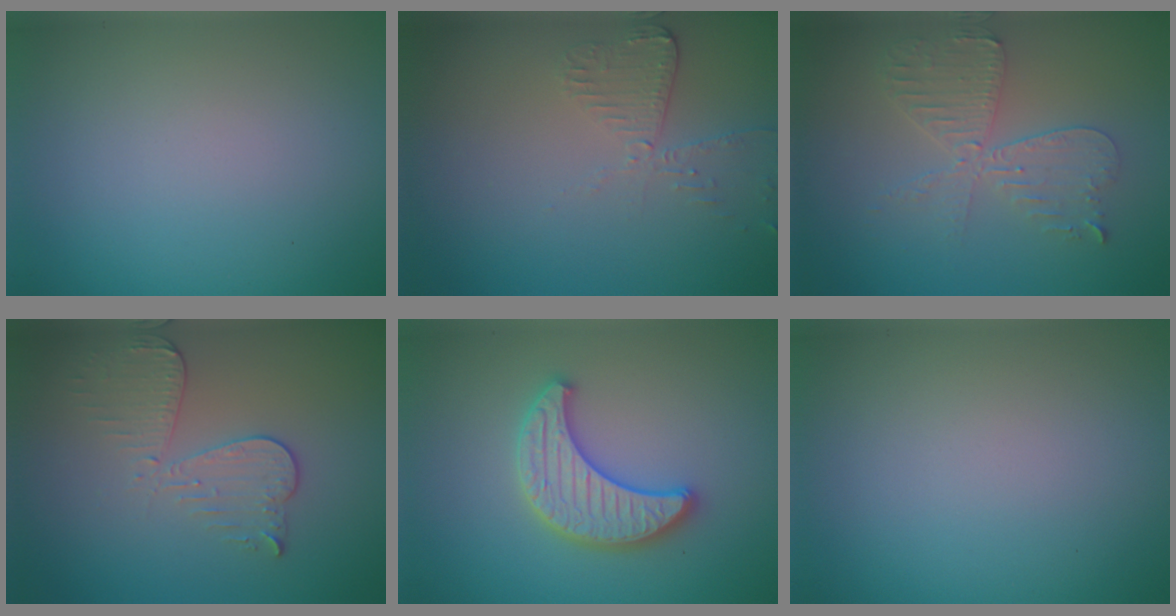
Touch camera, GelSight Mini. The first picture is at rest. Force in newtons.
{"total": 2.5, "press": 2.3, "slide": 1.2}
{"total": 4.2, "press": 3.7, "slide": 2.1}
{"total": 3.3, "press": 3.0, "slide": 1.5}
{"total": 4.0, "press": 3.9, "slide": 0.8}
{"total": 0.0}